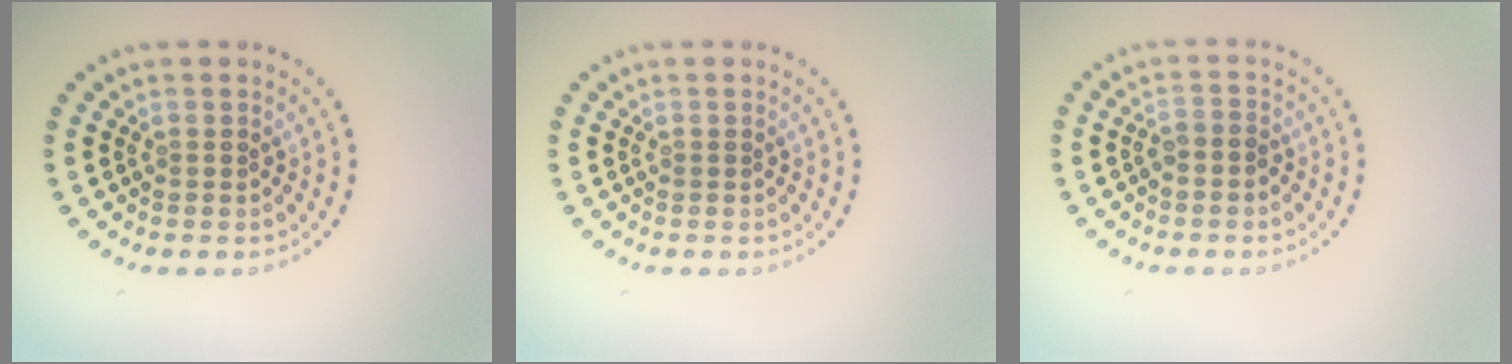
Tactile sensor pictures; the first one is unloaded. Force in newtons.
{"total": 0.0}
{"total": 1.1, "press": 0.9, "slide": 0.7}